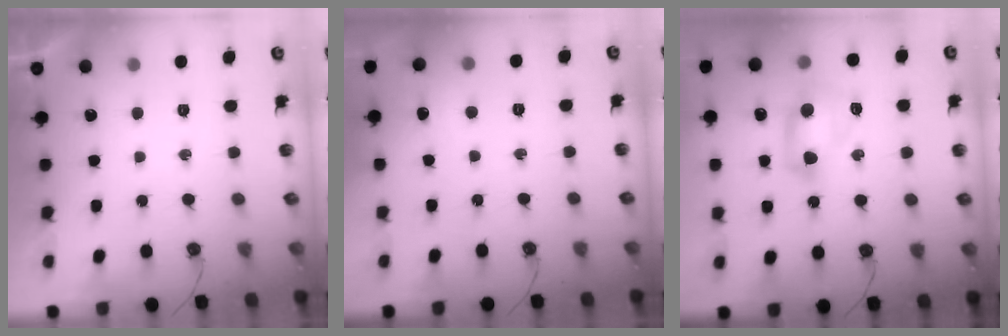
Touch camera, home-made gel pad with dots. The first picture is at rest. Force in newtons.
{"total": 3.9, "press": 3.8, "slide": 0.6}
{"total": 17.6, "press": 12.2, "slide": 12.7}